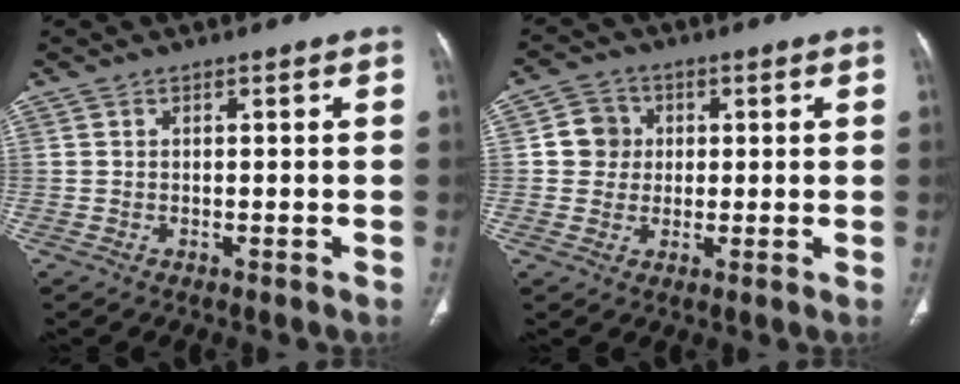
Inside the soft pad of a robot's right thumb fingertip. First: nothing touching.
{"total": 5.5, "force": [0.6, 5.2, 1.4], "torque": [0.003, 0.006, 0.005]}